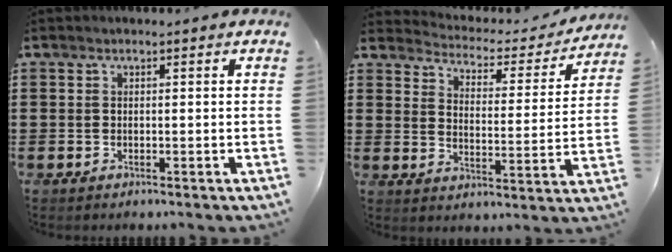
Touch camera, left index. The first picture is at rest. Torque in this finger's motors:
{"motor_torque": [0.85, -1.28, 0.37, 0.01]}